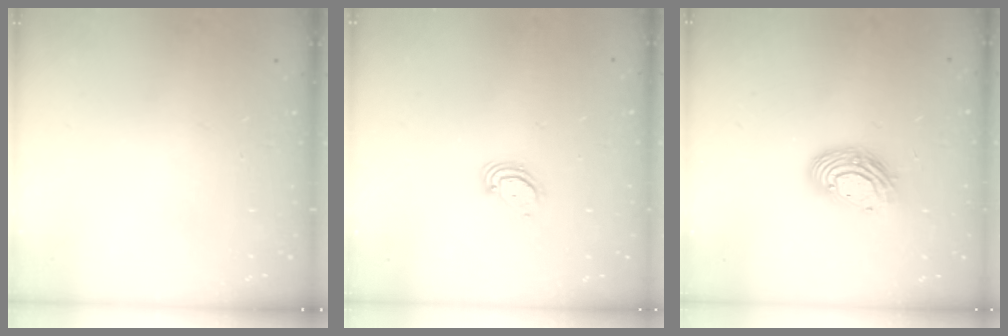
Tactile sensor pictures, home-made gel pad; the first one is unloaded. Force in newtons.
{"total": 2.8, "press": 2.8, "slide": 0.3}
{"total": 11.8, "press": 11.7, "slide": 0.9}